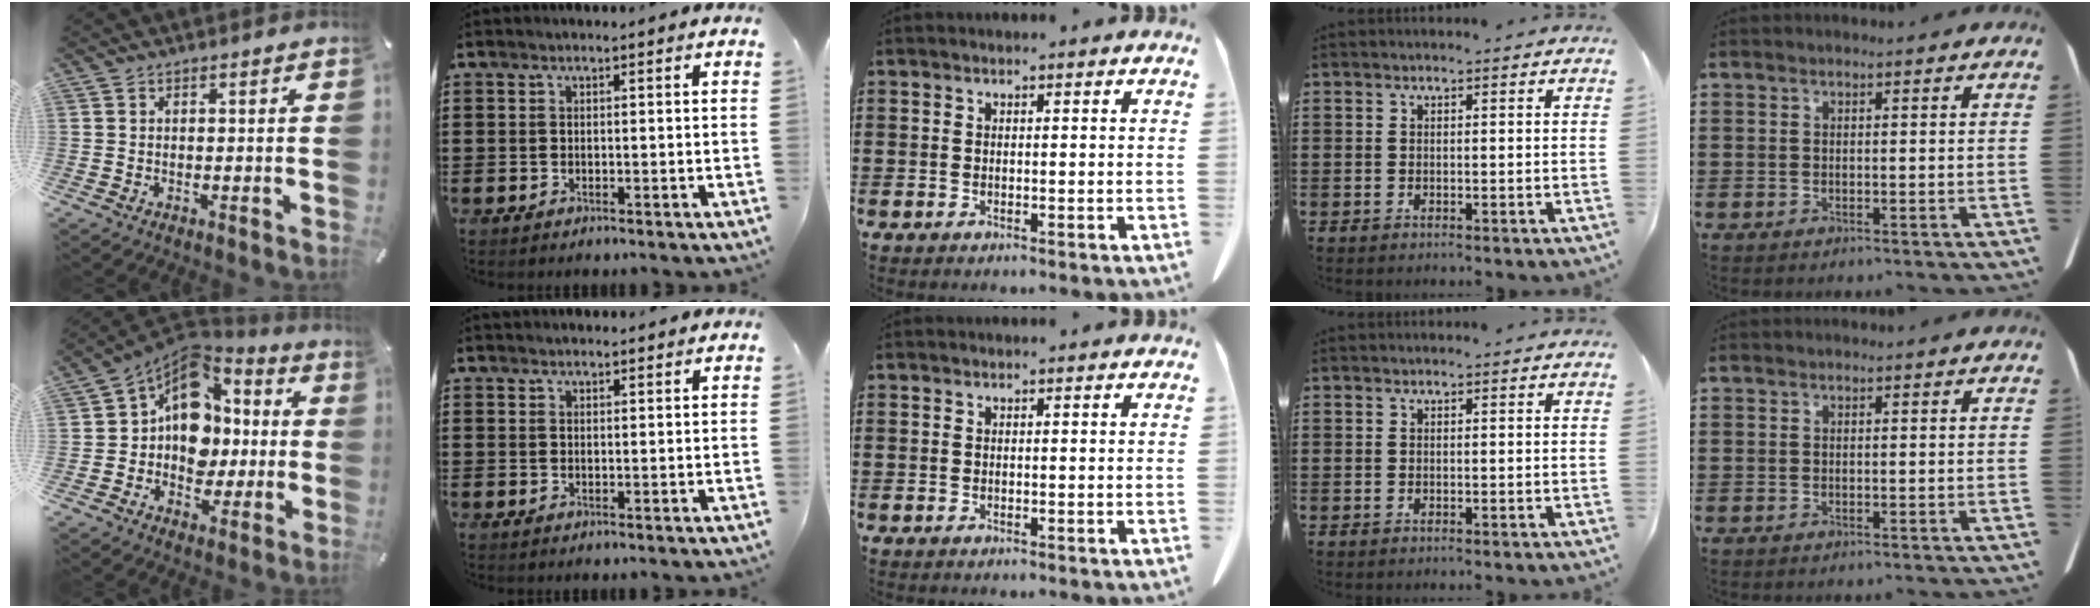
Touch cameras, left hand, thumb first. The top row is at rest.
{"thumb": {"total": 13.4, "force": [1.1, 11.3, 7.2], "torque": [-0.120, -0.023, 0.027]}, "index": {"total": 1.3, "force": [1.2, 0.2, 0.1], "torque": [-0.004, 0.000, 0.024]}}